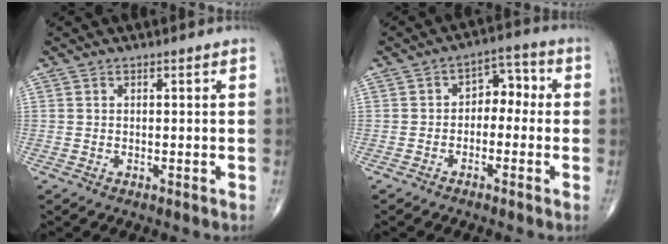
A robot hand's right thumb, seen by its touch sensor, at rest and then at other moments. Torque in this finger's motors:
{"motor_torque": [-0.19, -0.01, 0.22, 0.11, 0.02]}